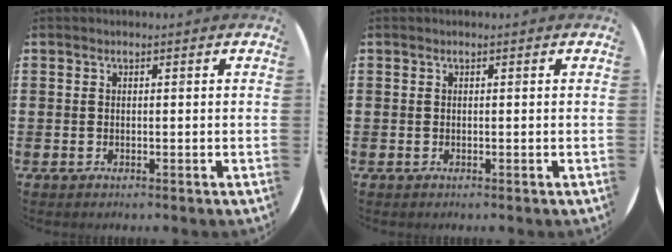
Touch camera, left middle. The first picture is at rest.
{"total": 0.0}